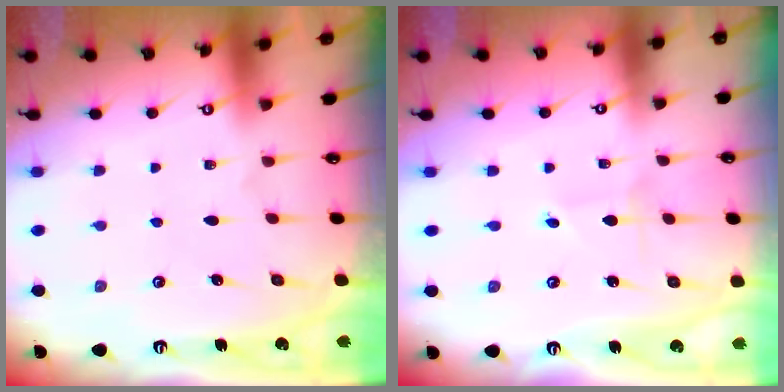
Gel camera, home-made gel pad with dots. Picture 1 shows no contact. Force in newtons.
{"total": 0.7, "press": 0.7, "slide": 0.0}